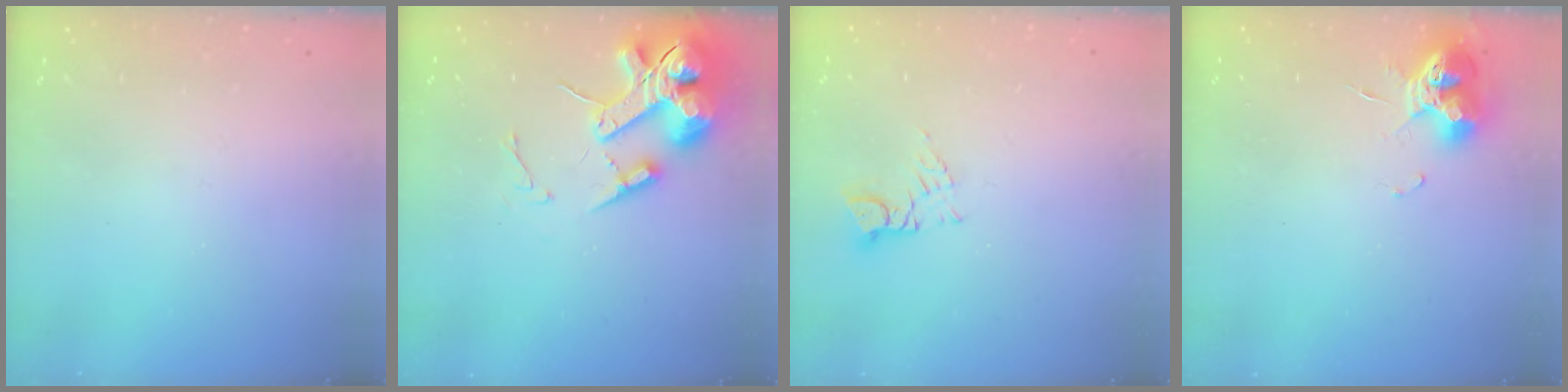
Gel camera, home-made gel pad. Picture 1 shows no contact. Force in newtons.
{"total": 15.9, "press": 15.7, "slide": 2.4}
{"total": 3.0, "press": 3.0, "slide": 0.5}
{"total": 10.0, "press": 9.9, "slide": 0.9}